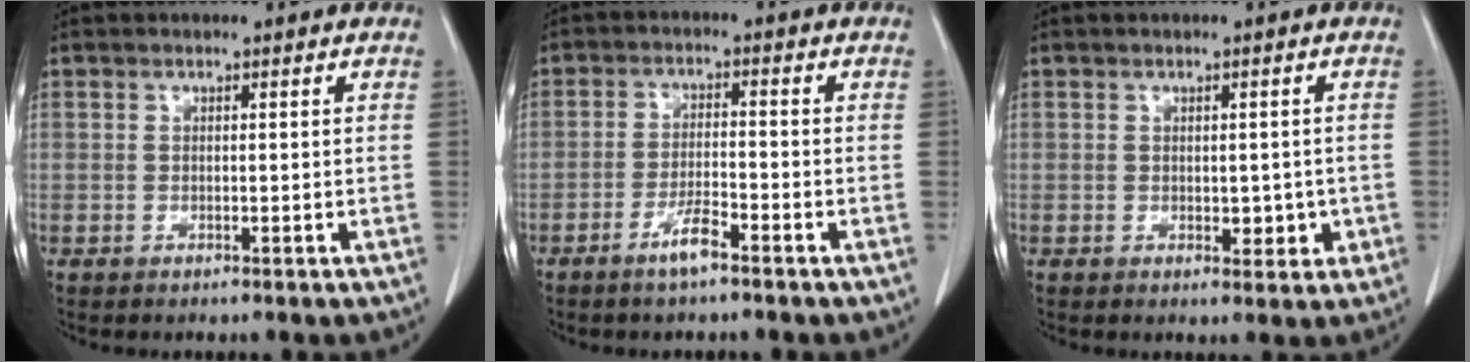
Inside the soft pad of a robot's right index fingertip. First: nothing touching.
{"total": 4.1, "force": [-2.9, 0.3, 2.9], "torque": [-0.058, -0.002, -0.054]}
{"total": 3.4, "force": [-0.5, 2.0, 2.7], "torque": [-0.027, 0.002, 0.003]}